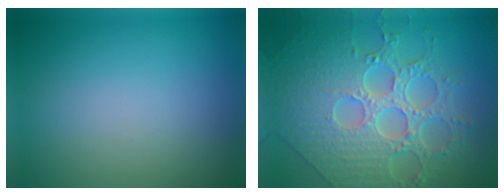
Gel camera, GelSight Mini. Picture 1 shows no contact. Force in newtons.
{"total": 9.4, "press": 7.0, "slide": 6.3}